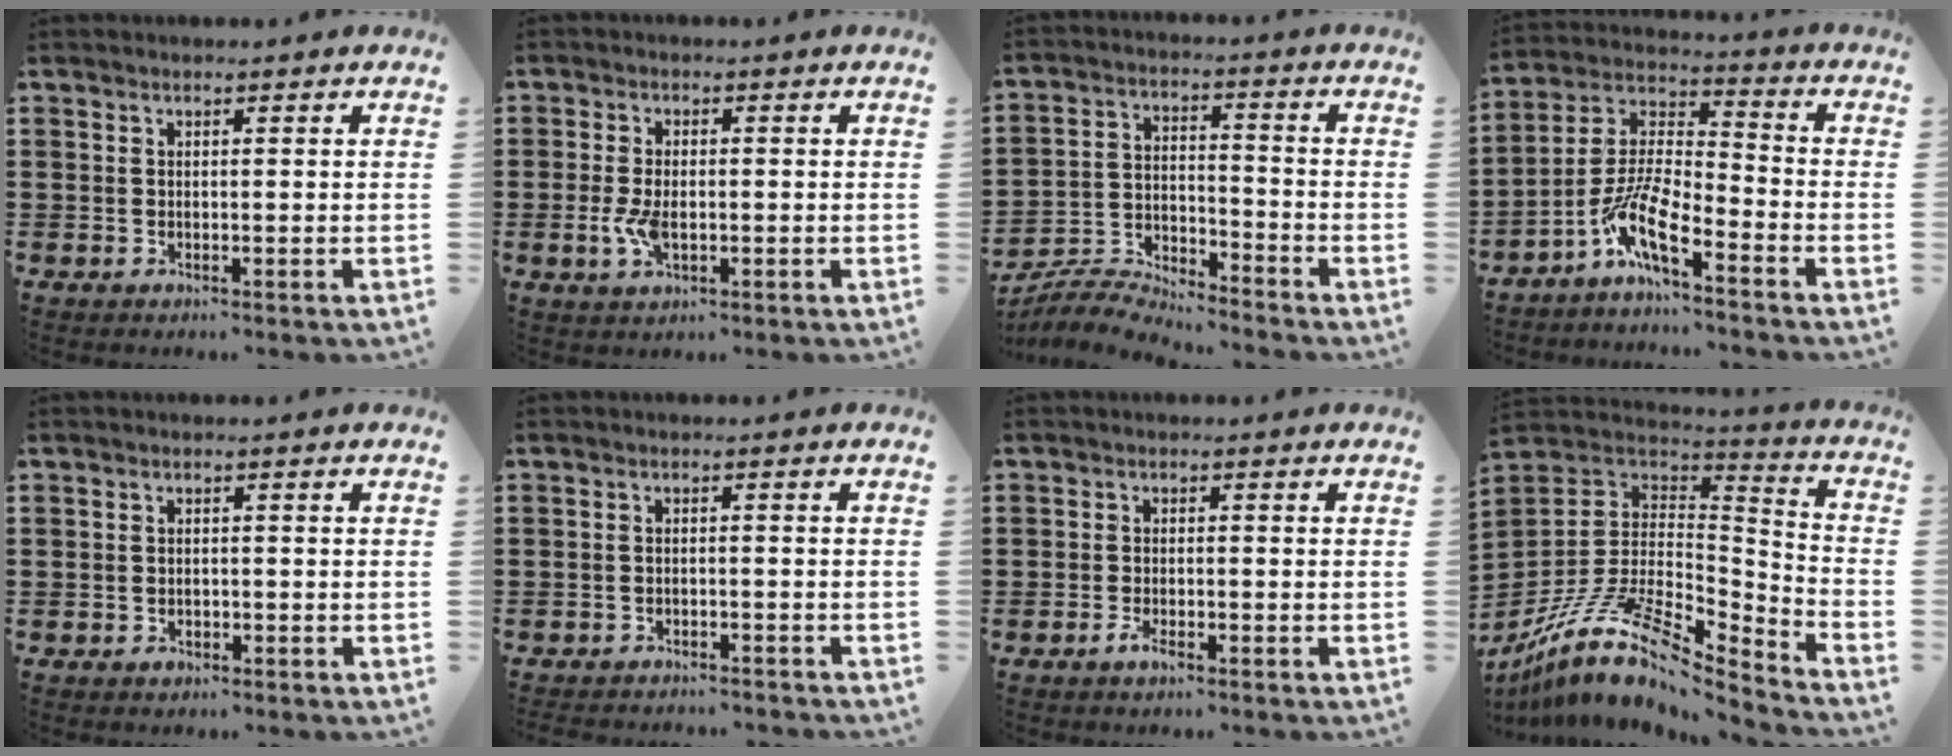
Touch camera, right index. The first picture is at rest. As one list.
[{"total": 4.2, "force": [-0.7, 2.0, 3.6], "torque": [-0.086, -0.008, -0.016]}, {"total": 5.4, "force": [-5.4, 0.5, 0.3], "torque": [-0.020, 0.005, -0.112]}, {"total": 8.7, "force": [-6.1, 2.0, 6.0], "torque": [-0.150, -0.016, -0.124]}, {"total": 0.9, "force": [-0.6, 0.5, 0.3], "torque": [-0.010, -0.003, -0.012]}, {"total": 1.8, "force": [-1.8, 0.1, -0.1], "torque": [-0.003, 0.001, -0.039]}, {"total": 1.9, "force": [-1.2, 0.4, 1.5], "torque": [-0.042, -0.011, -0.025]}, {"total": 13.7, "force": [-8.7, 4.9, 9.4], "torque": [-0.191, 0.014, -0.163]}]